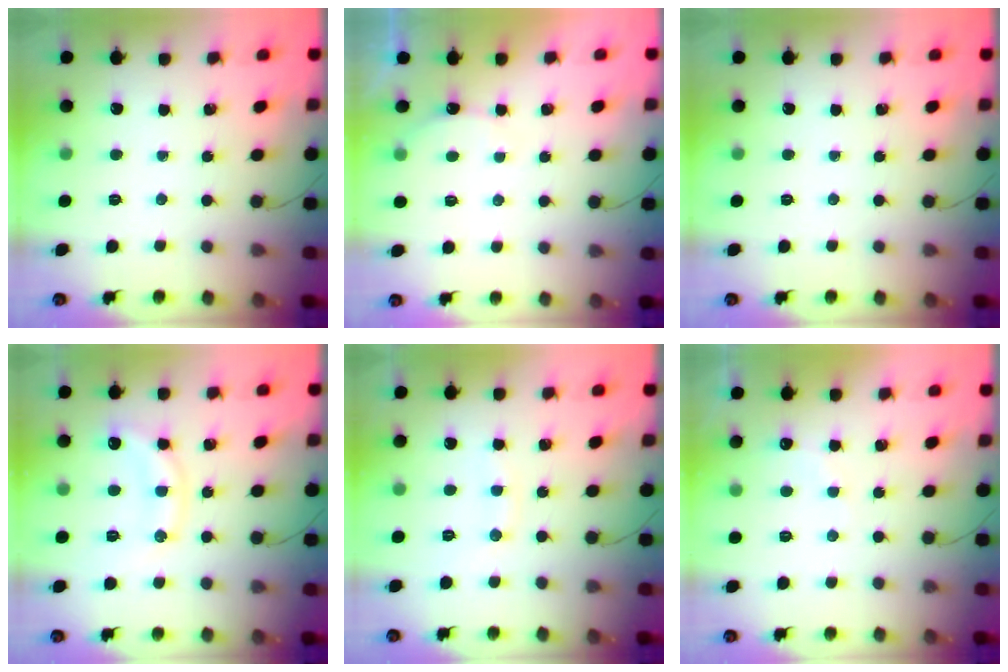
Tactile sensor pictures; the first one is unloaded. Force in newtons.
{"total": 5.7, "press": 5.6, "slide": 1.1}
{"total": 0.0}
{"total": 11.3, "press": 11.3, "slide": 0.6}
{"total": 6.4, "press": 6.3, "slide": 0.8}
{"total": 8.4, "press": 8.2, "slide": 1.6}